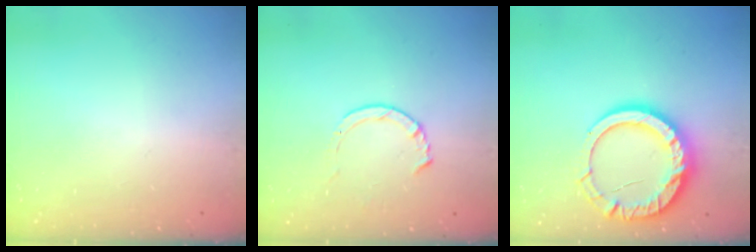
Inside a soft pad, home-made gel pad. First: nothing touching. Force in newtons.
{"total": 3.5, "press": 3.5, "slide": 0.4}
{"total": 16.2, "press": 16.0, "slide": 2.1}